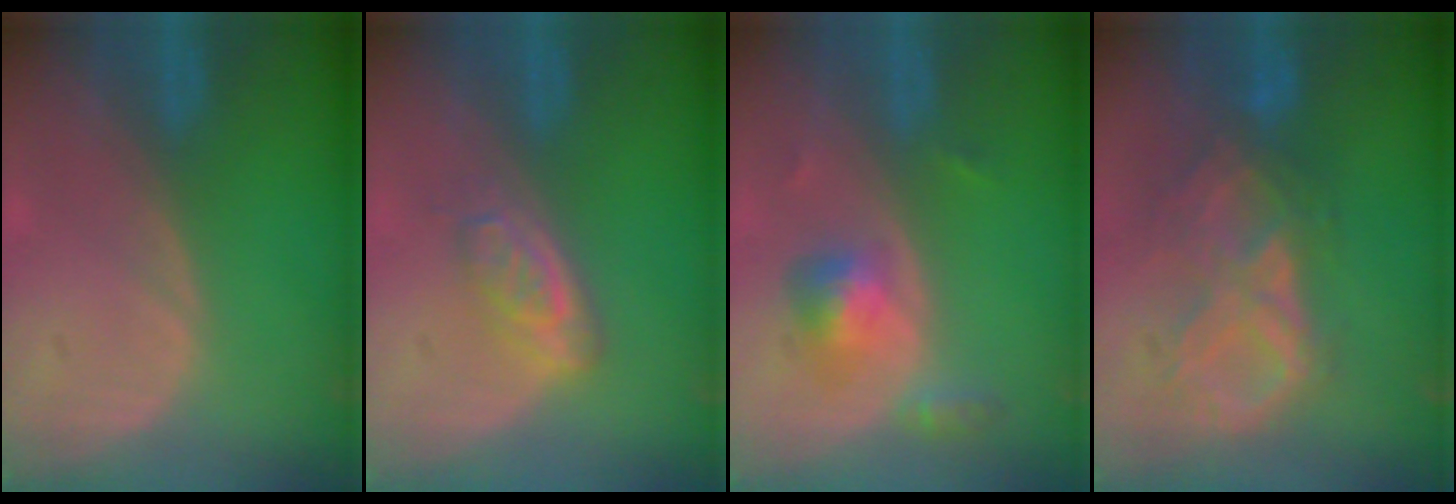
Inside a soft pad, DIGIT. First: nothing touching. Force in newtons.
{"total": 4.6, "press": 4.2, "slide": 1.9}
{"total": 4.4, "press": 4.4, "slide": 0.2}
{"total": 9.3, "press": 8.0, "slide": 4.9}